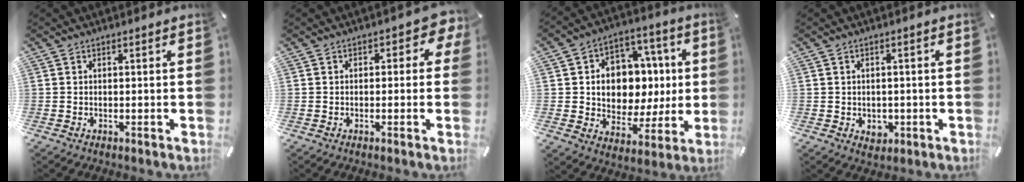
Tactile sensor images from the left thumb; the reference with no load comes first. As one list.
[{"total": 3.9, "force": [0.4, 2.5, 3.0], "torque": [-0.035, 0.004, 0.000]}, {"total": 12.2, "force": [0.5, 10.9, 5.4], "torque": [-0.067, -0.011, 0.022]}, {"total": 3.3, "force": [-0.6, 3.0, 1.3], "torque": [-0.006, -0.002, -0.013]}]